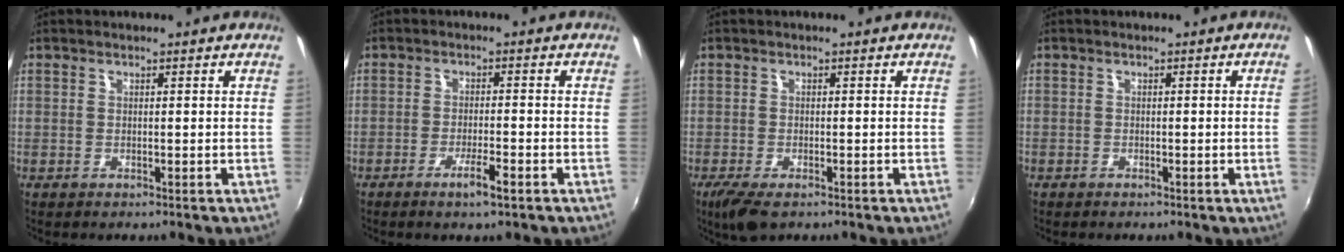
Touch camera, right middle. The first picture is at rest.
{"total": 3.9, "force": [-2.4, 0.3, 3.1], "torque": [-0.063, -0.005, -0.041]}
{"total": 4.9, "force": [-3.1, 1.8, 3.3], "torque": [-0.075, -0.020, -0.057]}
{"total": 1.3, "force": [-0.2, -0.8, 1.0], "torque": [-0.009, -0.008, -0.002]}